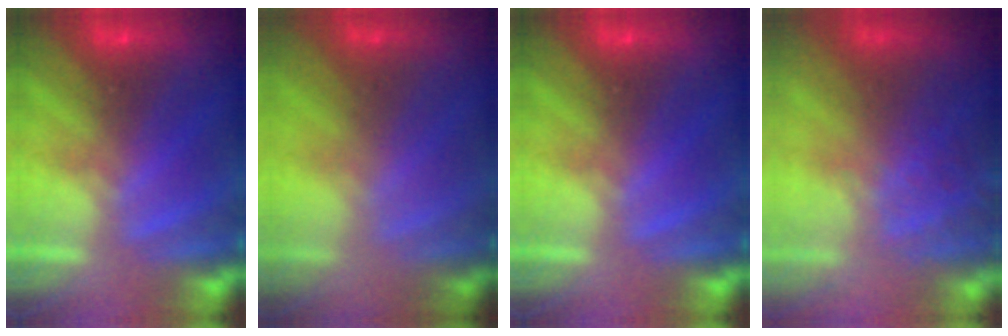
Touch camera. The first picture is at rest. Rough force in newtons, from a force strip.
{"total": 1.7}
{"total": 0.0}
{"total": 9.9}